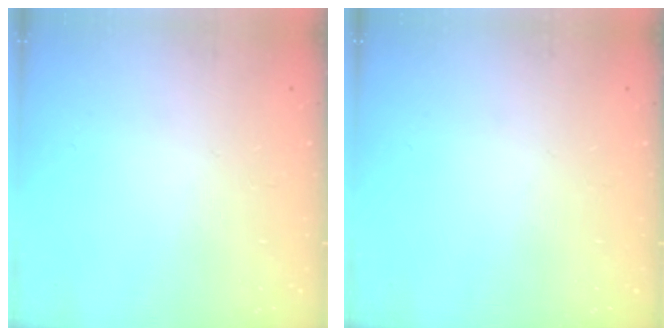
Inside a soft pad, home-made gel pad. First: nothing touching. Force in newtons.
{"total": 0.0}